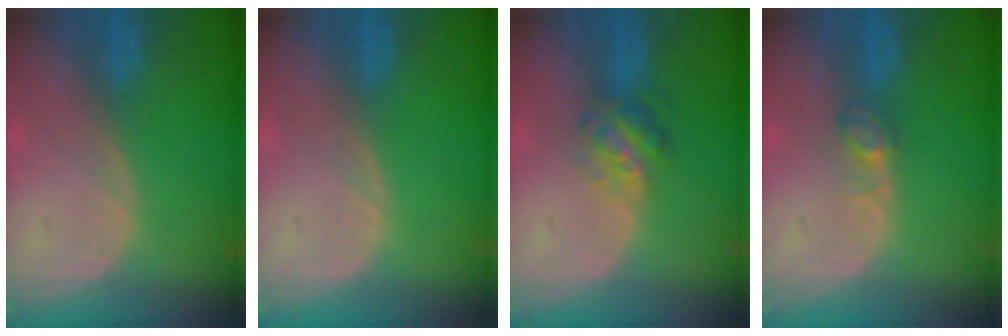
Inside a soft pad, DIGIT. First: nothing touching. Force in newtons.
{"total": 0.0}
{"total": 4.7, "press": 4.3, "slide": 2.0}
{"total": 2.5, "press": 2.4, "slide": 0.3}